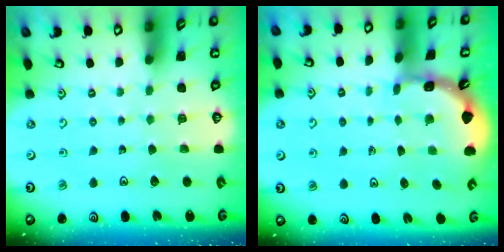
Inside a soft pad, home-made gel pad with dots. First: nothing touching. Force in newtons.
{"total": 1.9, "press": 1.9, "slide": 0.1}